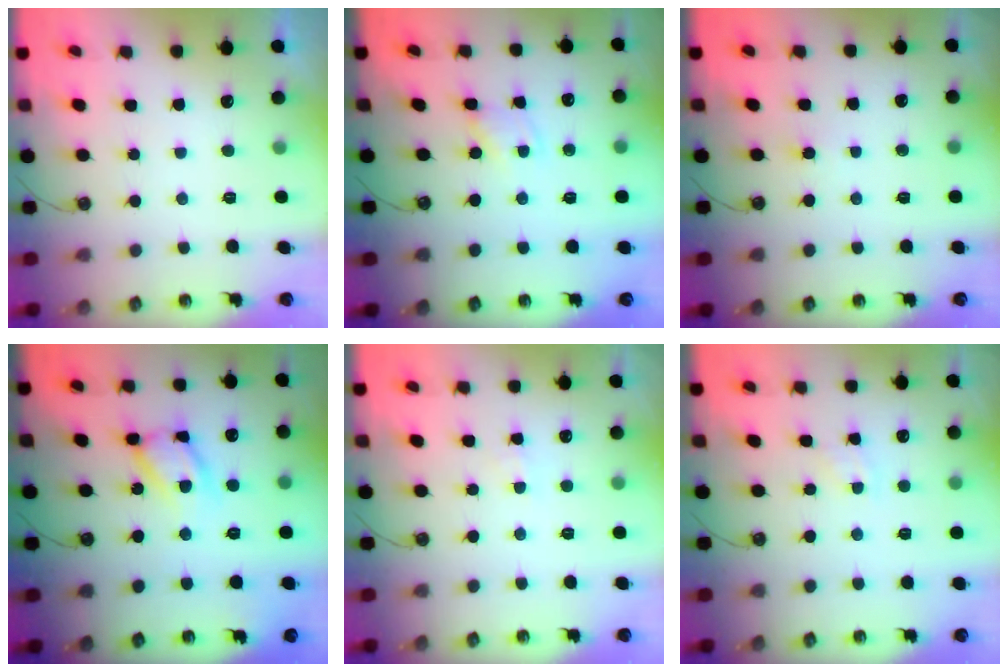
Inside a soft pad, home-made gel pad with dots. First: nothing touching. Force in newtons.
{"total": 1.1, "press": 1.1, "slide": 0.1}
{"total": 3.1, "press": 3.1, "slide": 0.5}
{"total": 14.0, "press": 14.0, "slide": 0.7}
{"total": 2.5, "press": 2.5, "slide": 0.5}
{"total": 2.9, "press": 2.9, "slide": 0.4}